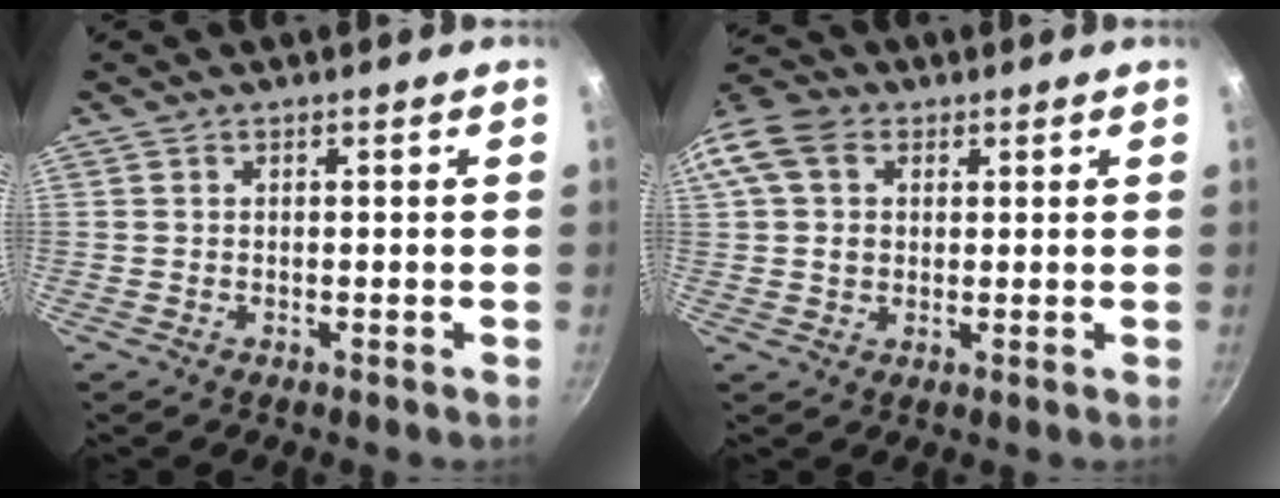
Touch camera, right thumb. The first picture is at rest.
{"total": 11.9, "force": [3.2, 9.3, 6.7], "torque": [-0.138, 0.021, 0.049]}